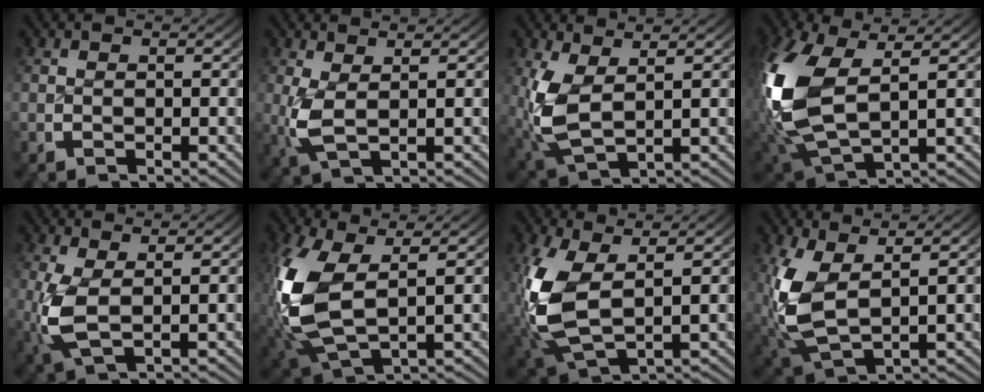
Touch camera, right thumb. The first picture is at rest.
{"total": 3.5, "force": [1.0, 1.6, 3.0], "torque": [-0.081, -0.013, 0.027]}
{"total": 6.3, "force": [1.0, 3.9, 4.9], "torque": [-0.138, -0.026, 0.039]}
{"total": 11.9, "force": [0.6, 7.6, 9.1], "torque": [-0.265, -0.043, 0.045]}
{"total": 4.7, "force": [0.6, 2.5, 3.9], "torque": [-0.109, -0.017, 0.023]}
{"total": 10.7, "force": [0.2, 6.7, 8.3], "torque": [-0.233, -0.042, 0.034]}
{"total": 9.3, "force": [0.3, 5.8, 7.2], "torque": [-0.201, -0.038, 0.035]}
{"total": 8.1, "force": [0.8, 5.1, 6.2], "torque": [-0.174, -0.035, 0.042]}